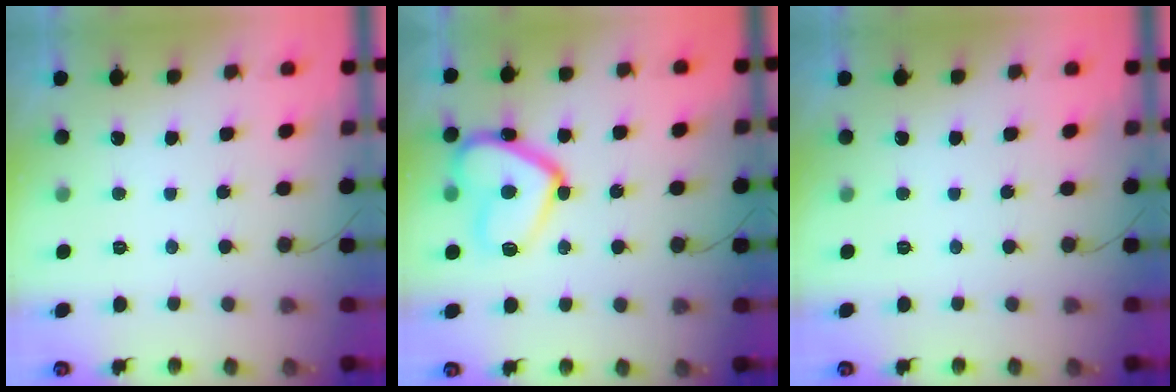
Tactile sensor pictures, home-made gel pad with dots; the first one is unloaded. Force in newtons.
{"total": 16.8, "press": 16.7, "slide": 1.4}
{"total": 0.0}